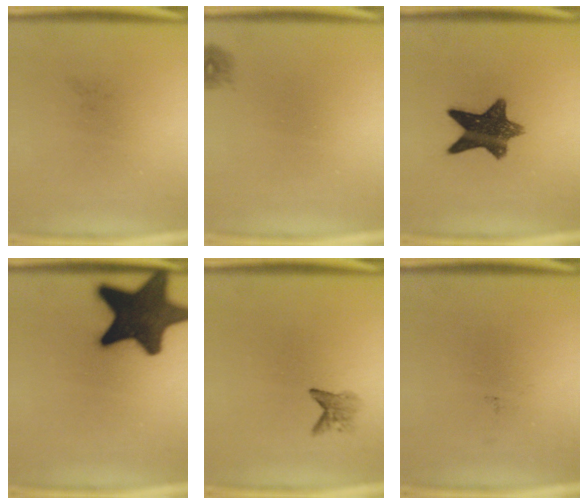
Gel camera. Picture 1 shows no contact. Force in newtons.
{"total": 0.9}
{"total": 10.9}
{"total": 17.6}
{"total": 1.8}
{"total": 0.0}